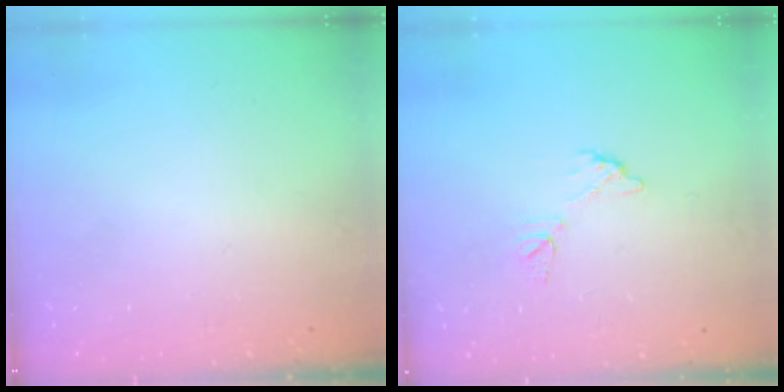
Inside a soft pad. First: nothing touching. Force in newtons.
{"total": 6.6, "press": 6.6, "slide": 0.3}